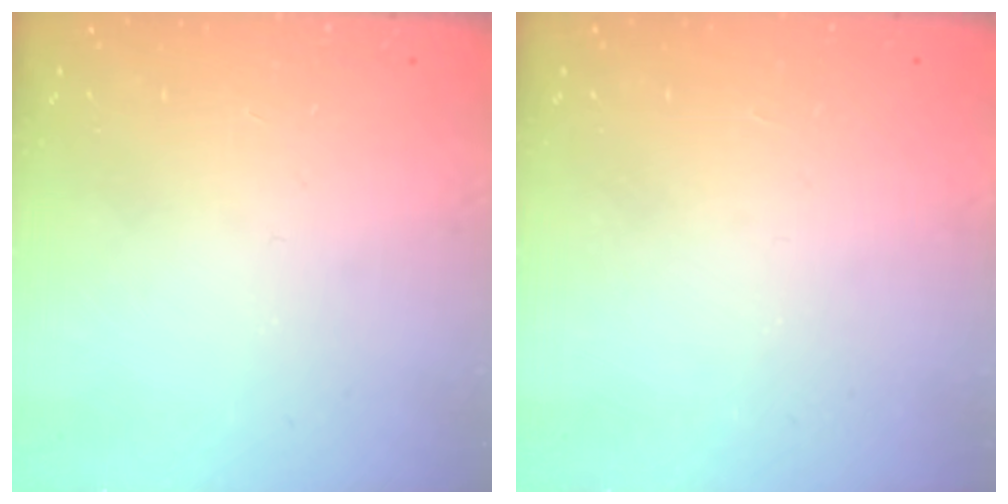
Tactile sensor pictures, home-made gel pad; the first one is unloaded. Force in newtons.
{"total": 1.6, "press": 1.6, "slide": 0.1}